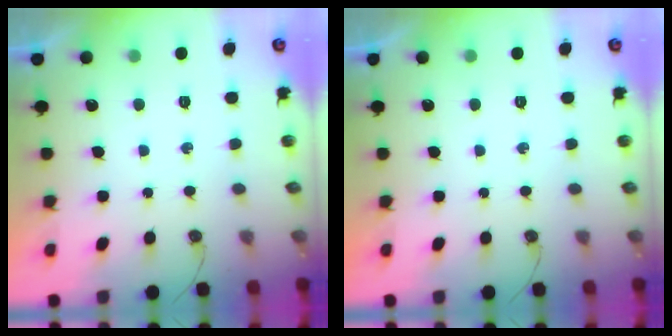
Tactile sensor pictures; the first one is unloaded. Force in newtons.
{"total": 0.0}